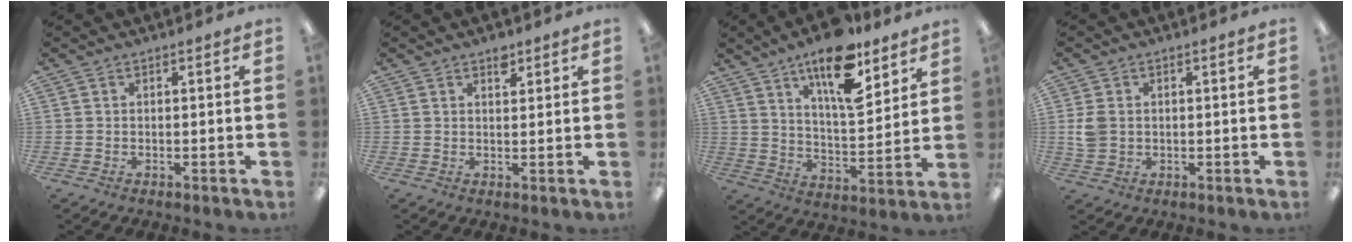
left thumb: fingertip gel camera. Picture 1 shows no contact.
{"total": 2.8, "force": [2.0, 1.5, 1.3], "torque": [-0.004, -0.008, 0.030]}
{"total": 16.6, "force": [11.3, 5.9, 10.6], "torque": [-0.166, -0.061, 0.186]}
{"total": 4.3, "force": [0.4, 3.4, 2.5], "torque": [-0.048, 0.002, 0.006]}